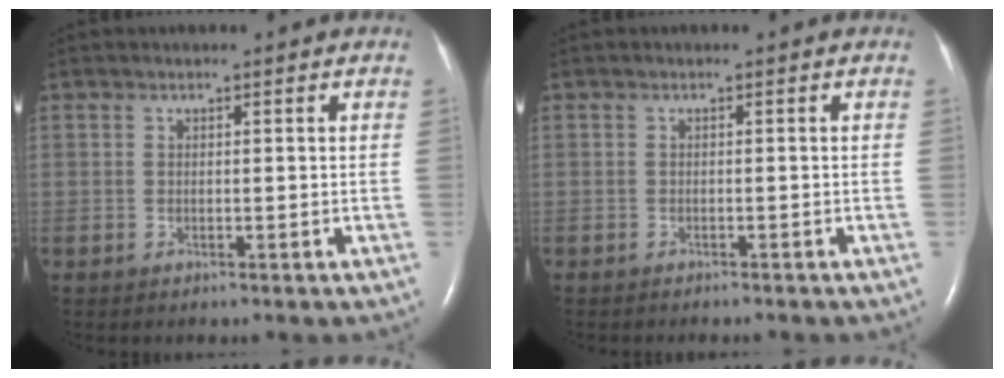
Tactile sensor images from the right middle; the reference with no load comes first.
{"total": 2.1, "force": [-1.9, 0.1, 1.0], "torque": [-0.018, -0.004, -0.018]}